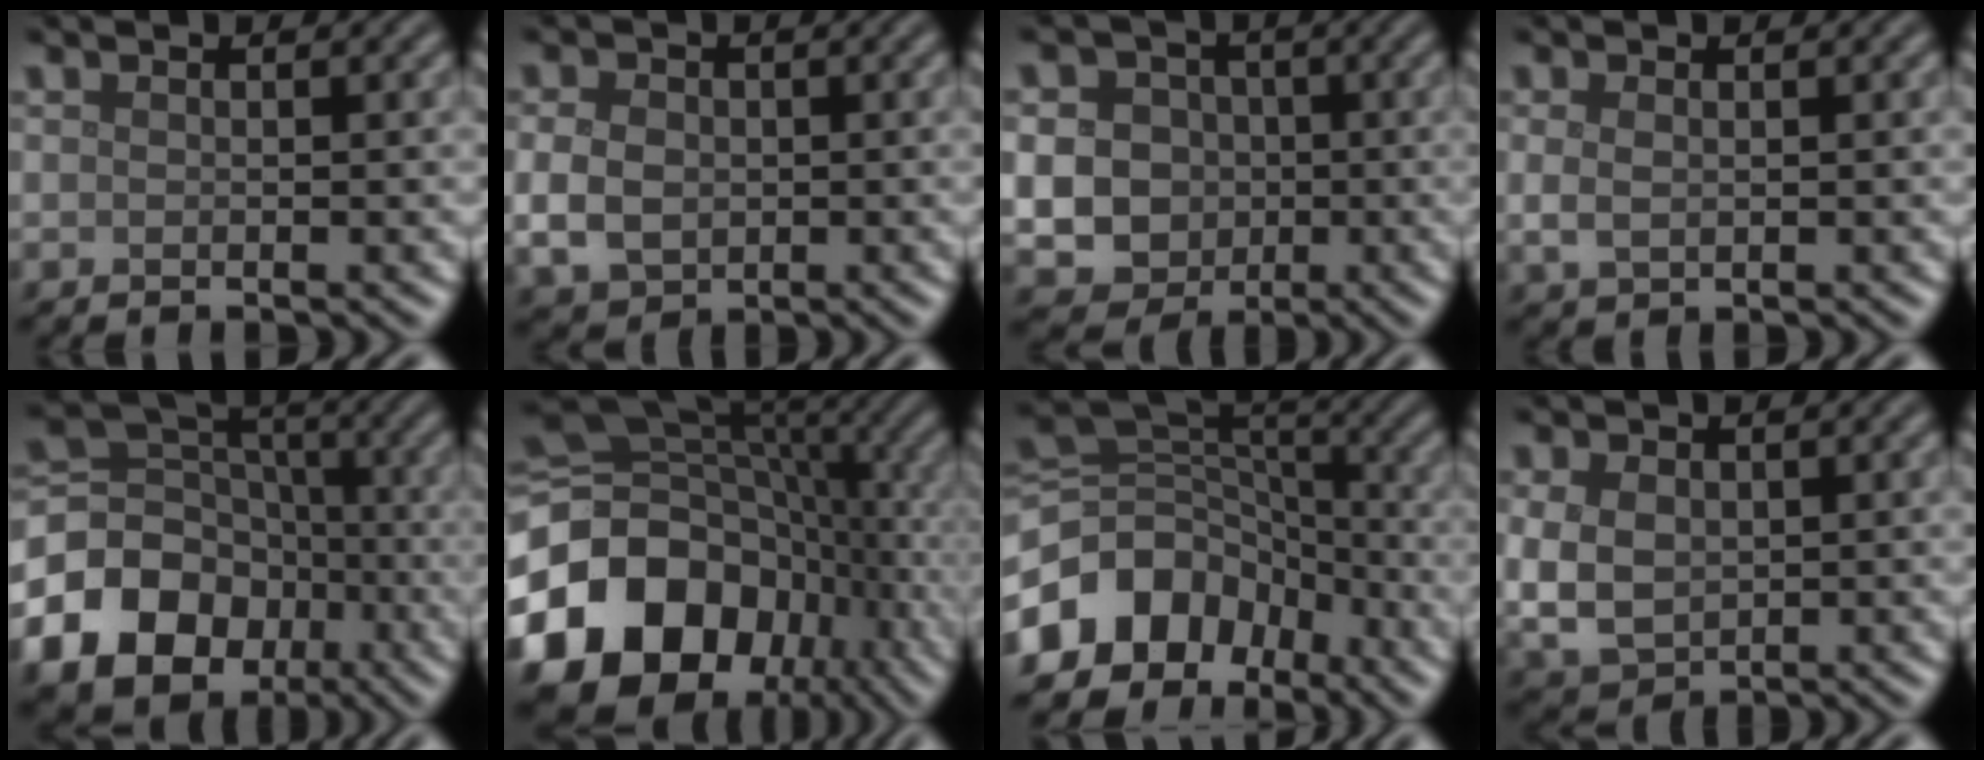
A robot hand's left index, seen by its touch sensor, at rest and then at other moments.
{"total": 3.7, "force": [-0.3, 2.9, 2.3], "torque": [-0.049, -0.002, -0.007]}
{"total": 11.0, "force": [-0.8, 10.4, 3.6], "torque": [-0.095, 0.004, -0.034]}
{"total": 1.6, "force": [0.1, 1.0, 1.2], "torque": [-0.028, -0.002, 0.005]}
{"total": 16.2, "force": [-7.2, 13.5, 5.4], "torque": [-0.134, -0.040, -0.137]}
{"total": 18.6, "force": [-6.7, 14.3, 9.7], "torque": [-0.223, -0.007, -0.114]}
{"total": 9.8, "force": [-4.9, 7.4, 4.2], "torque": [-0.081, 0.009, -0.104]}
{"total": 4.7, "force": [0.2, 3.6, 3.1], "torque": [-0.074, -0.006, 0.011]}